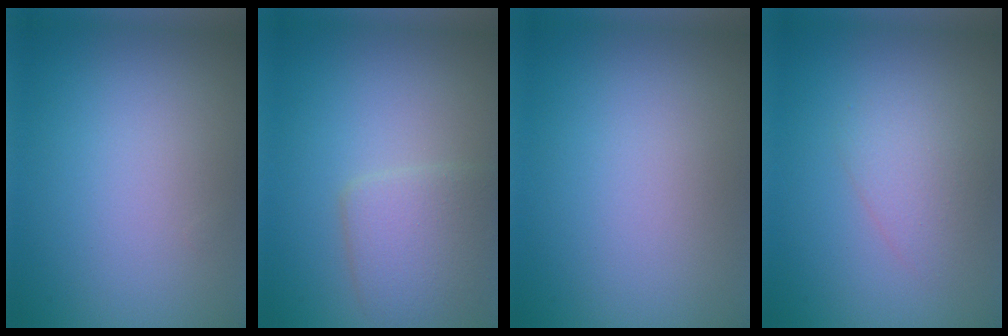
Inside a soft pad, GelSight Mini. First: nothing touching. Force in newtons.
{"total": 3.6, "press": 3.6, "slide": 0.1}
{"total": 0.0}
{"total": 2.2, "press": 2.2, "slide": 0.0}